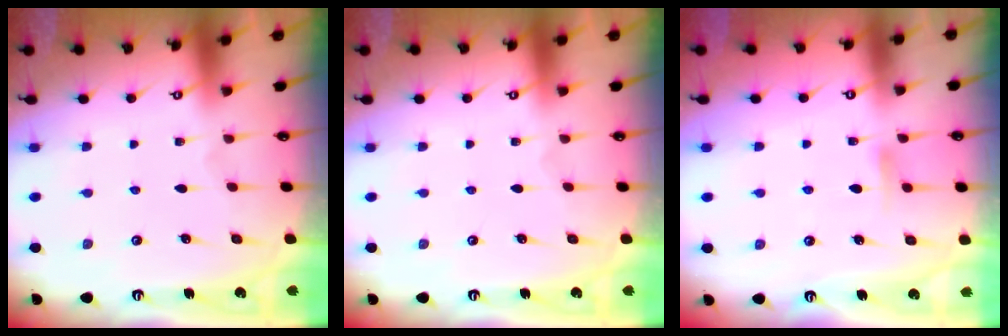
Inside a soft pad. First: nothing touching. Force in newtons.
{"total": 0.0}
{"total": 4.8, "press": 4.8, "slide": 0.6}